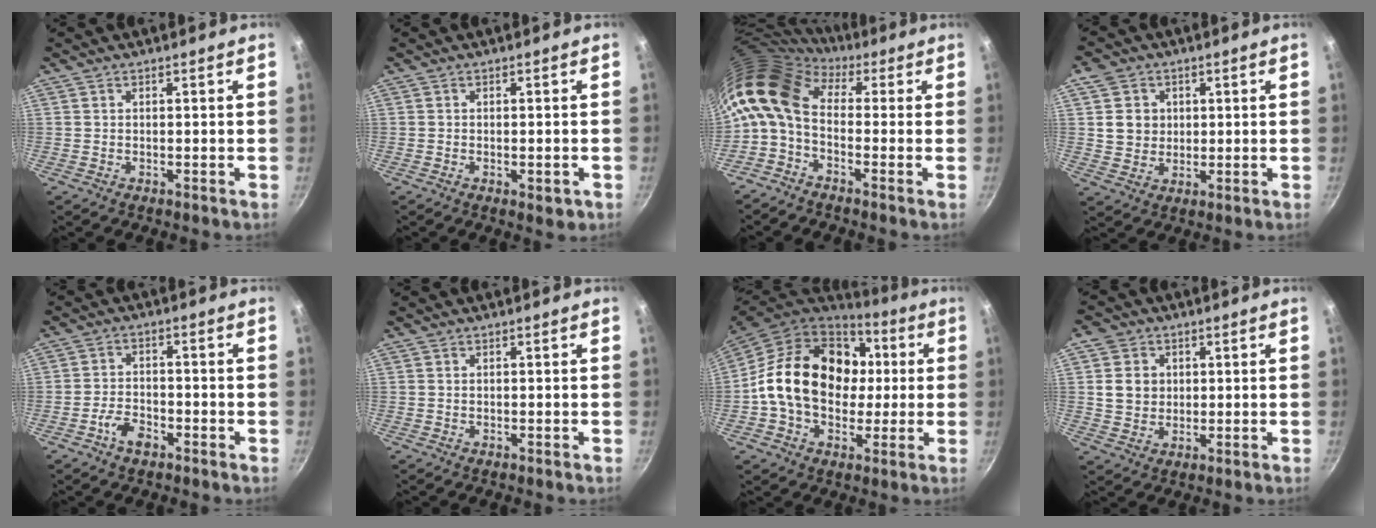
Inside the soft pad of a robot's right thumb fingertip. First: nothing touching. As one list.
[{"total": 2.8, "force": [-1.0, 1.3, 2.2], "torque": [-0.031, -0.003, -0.013]}, {"total": 12.4, "force": [0.7, 7.9, 9.6], "torque": [-0.185, 0.026, -0.010]}, {"total": 6.4, "force": [1.4, 5.8, 2.3], "torque": [-0.010, -0.002, 0.023]}, {"total": 4.8, "force": [-2.8, 2.5, 2.9], "torque": [-0.051, 0.025, -0.052]}, {"total": 0.0}, {"total": 22.2, "force": [1.8, 16.6, 14.6], "torque": [-0.222, 0.027, 0.026]}, {"total": 6.7, "force": [1.1, 6.0, 2.8], "torque": [-0.024, 0.000, 0.017]}]